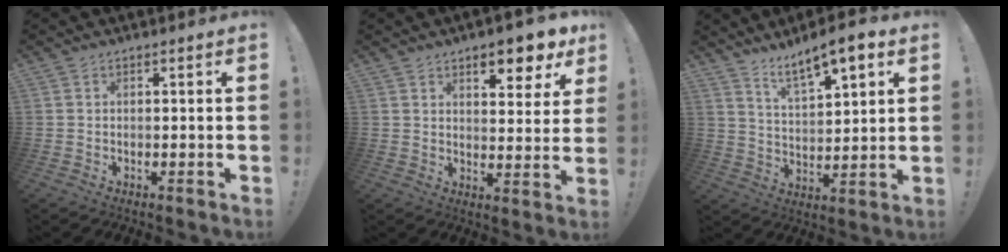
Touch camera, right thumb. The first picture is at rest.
{"total": 9.2, "force": [6.2, 3.3, 6.0], "torque": [-0.060, -0.046, 0.102]}
{"total": 9.9, "force": [7.4, 2.6, 6.1], "torque": [-0.100, -0.045, 0.126]}